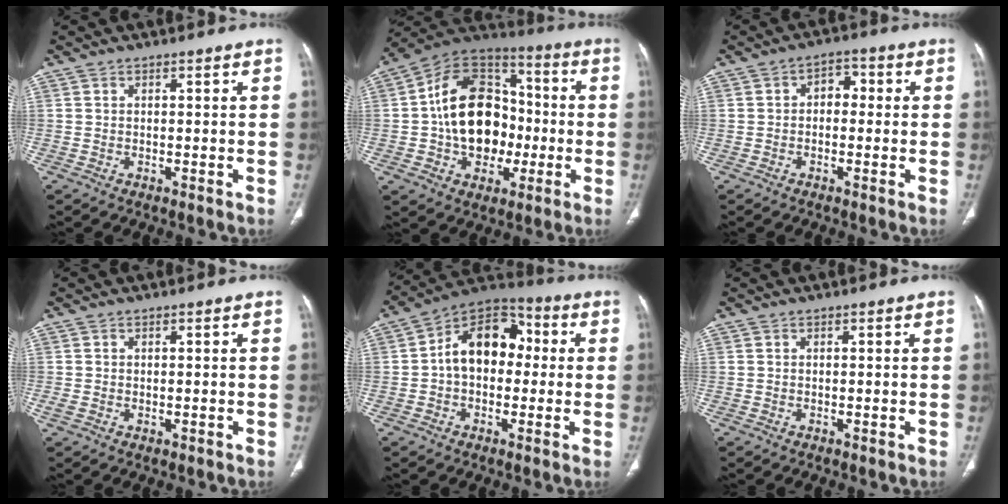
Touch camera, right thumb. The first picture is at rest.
{"total": 20.4, "force": [-1.8, 14.9, 13.8], "torque": [-0.180, 0.039, -0.030]}
{"total": 3.7, "force": [-0.1, 2.6, 2.6], "torque": [-0.017, 0.016, -0.013]}
{"total": 1.1, "force": [-0.2, 0.8, 0.8], "torque": [-0.022, 0.000, -0.001]}
{"total": 13.9, "force": [0.7, 9.6, 10.0], "torque": [-0.123, 0.039, -0.004]}
{"total": 0.0}